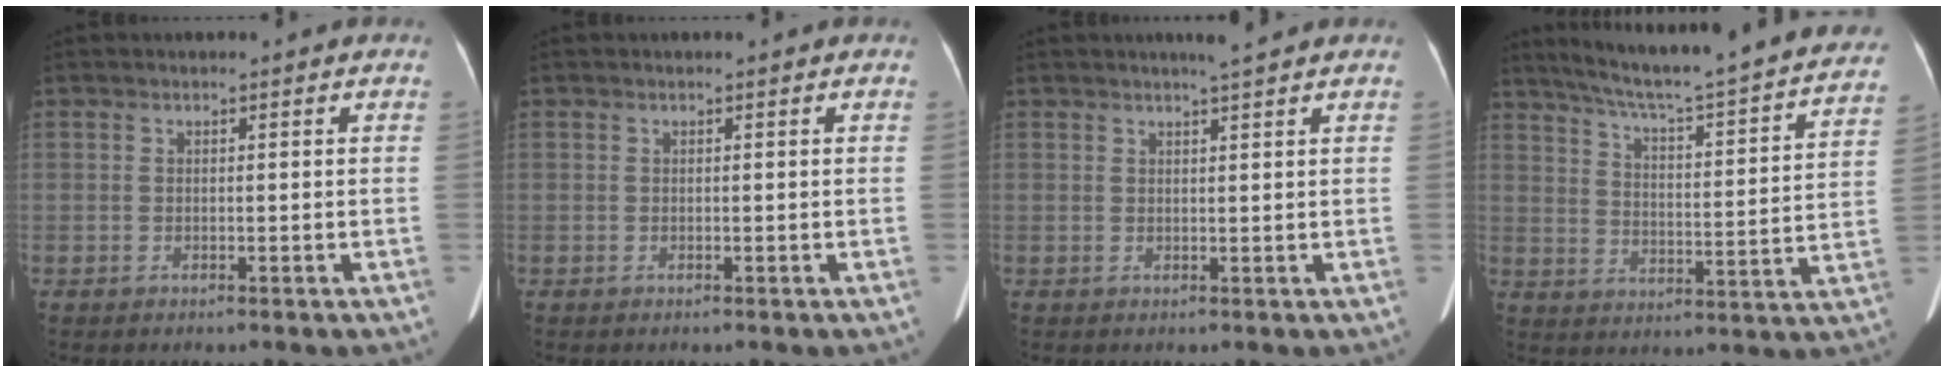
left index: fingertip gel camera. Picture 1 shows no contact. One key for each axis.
{"total": 0.0}
{"total": 2.6, "fx": 2.2, "fy": -0.3, "fz": 1.4, "tx": -0.021, "ty": 0.003, "tz": 0.033}
{"total": 29.8, "fx": 26.4, "fy": 2.1, "fz": 13.7, "tx": -0.212, "ty": -0.053, "tz": 0.335}